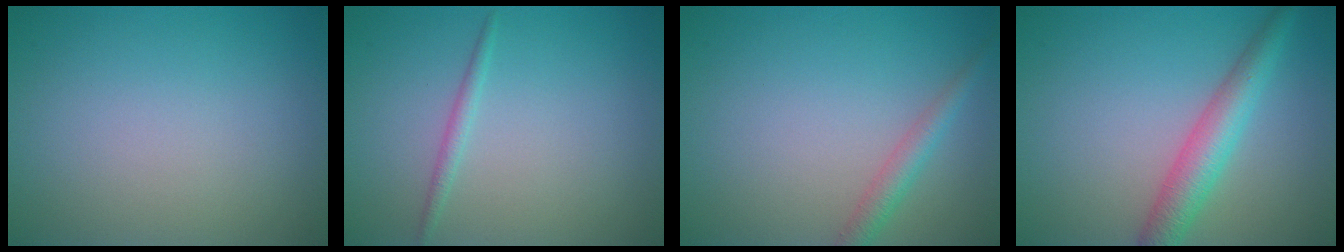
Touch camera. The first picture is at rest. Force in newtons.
{"total": 1.1, "press": 1.1, "slide": 0.0}
{"total": 2.1, "press": 2.1, "slide": 0.0}
{"total": 4.1, "press": 4.1, "slide": 0.1}